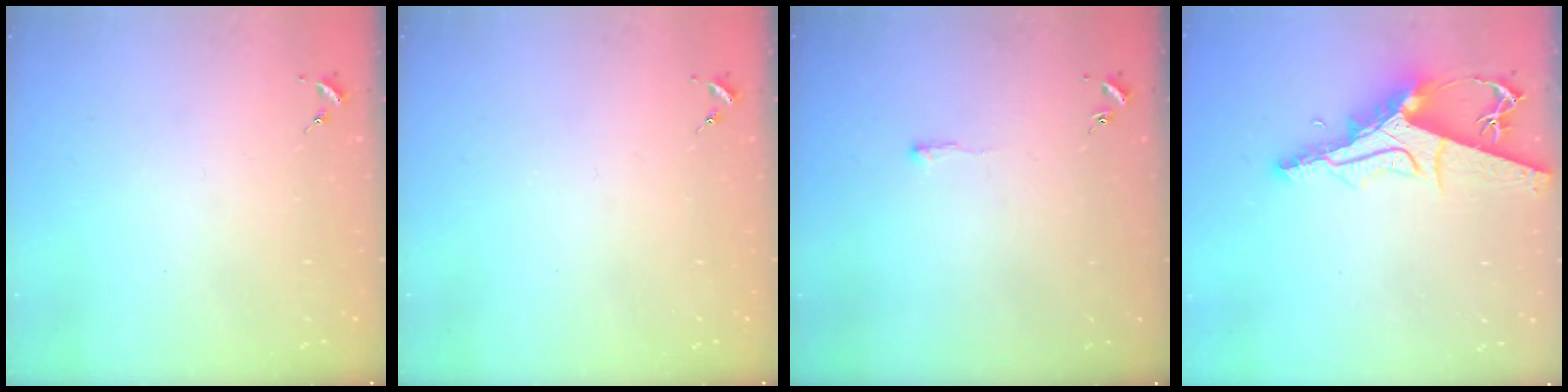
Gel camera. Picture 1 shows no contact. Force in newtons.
{"total": 0.0}
{"total": 2.1, "press": 2.1, "slide": 0.4}
{"total": 12.6, "press": 12.5, "slide": 1.1}